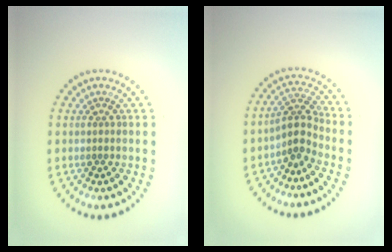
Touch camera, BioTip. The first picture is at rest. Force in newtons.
{"total": 2.9, "press": 2.1, "slide": 2.0}